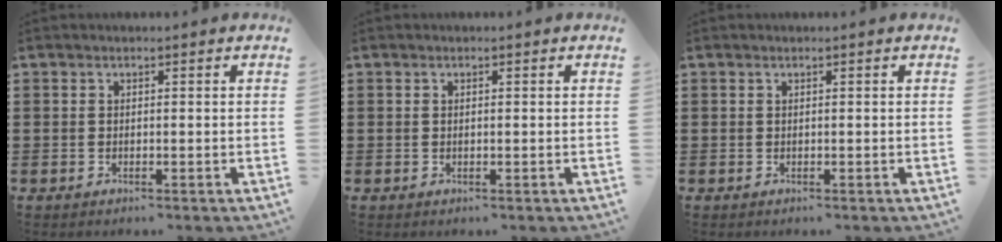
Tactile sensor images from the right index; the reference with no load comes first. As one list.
[{"total": 0.0}, {"total": 0.0}]